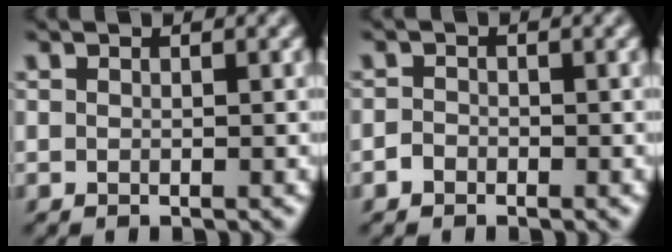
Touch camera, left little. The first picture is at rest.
{"total": 1.0, "force": [-0.7, 0.7, 0.2], "torque": [0.002, 0.001, -0.018]}